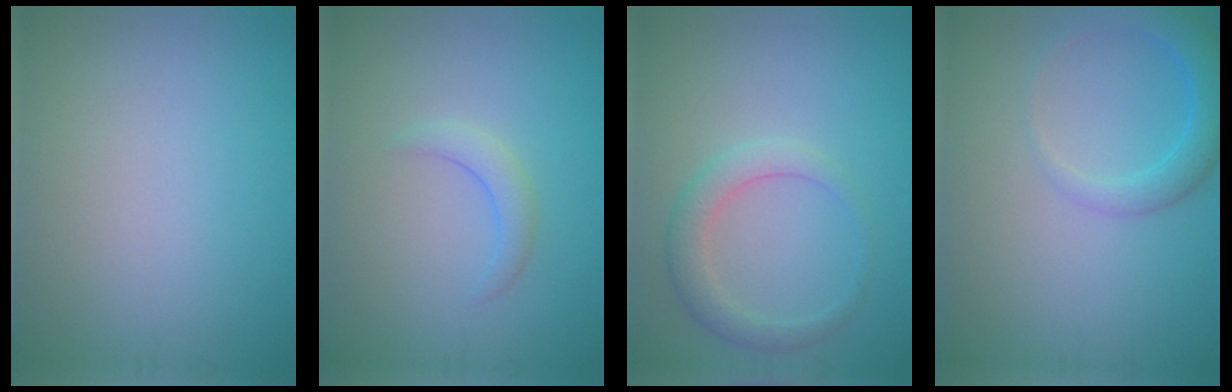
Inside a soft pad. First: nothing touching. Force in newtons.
{"total": 1.7, "press": 1.7, "slide": 0.2}
{"total": 2.8, "press": 2.8, "slide": 0.3}
{"total": 3.2, "press": 3.2, "slide": 0.3}